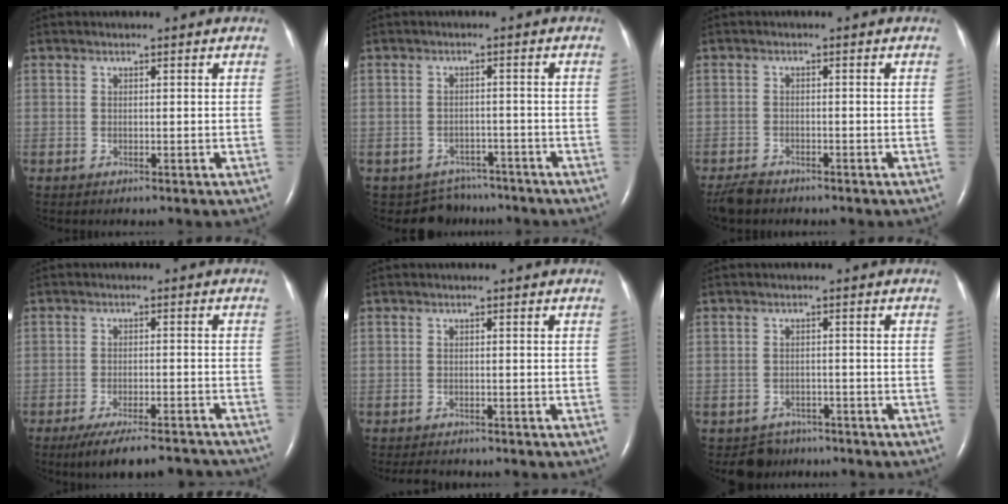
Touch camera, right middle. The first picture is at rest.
{"total": 5.9, "force": [-5.1, 2.7, -1.1], "torque": [0.018, 0.020, -0.067]}
{"total": 3.3, "force": [-2.9, 1.2, 1.0], "torque": [-0.026, -0.007, -0.051]}
{"total": 13.7, "force": [-12.2, 2.4, 5.7], "torque": [-0.085, -0.003, -0.167]}
{"total": 3.0, "force": [-2.7, 0.8, 0.8], "torque": [-0.015, -0.009, -0.040]}
{"total": 3.5, "force": [-2.8, 2.0, -0.5], "torque": [0.002, 0.007, -0.042]}